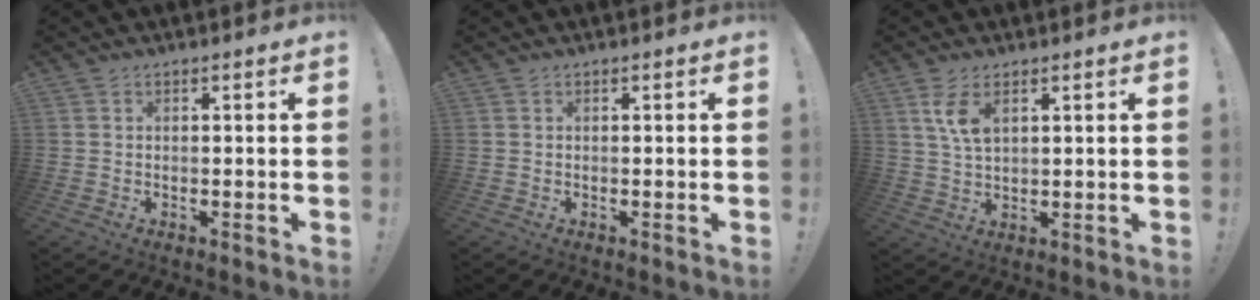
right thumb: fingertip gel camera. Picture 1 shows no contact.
{"total": 0.0}
{"total": 6.6, "force": [3.1, 2.9, 5.0], "torque": [-0.096, -0.014, 0.053]}